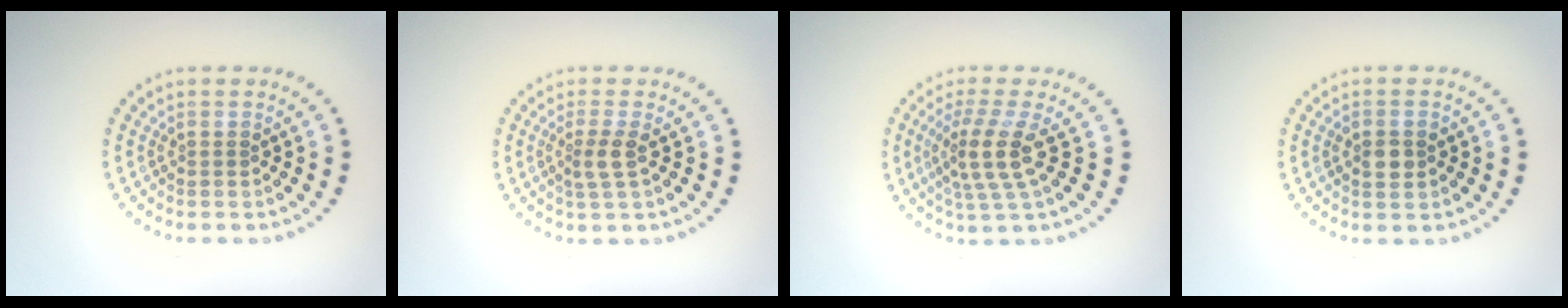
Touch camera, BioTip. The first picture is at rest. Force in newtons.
{"total": 1.8, "press": 1.5, "slide": 1.1}
{"total": 3.7, "press": 2.8, "slide": 2.4}
{"total": 2.3, "press": 2.3, "slide": 0.0}